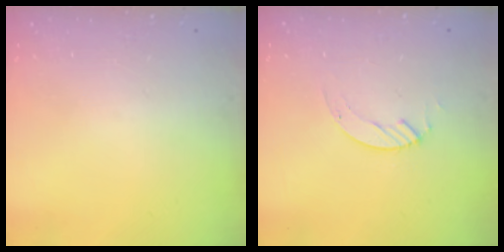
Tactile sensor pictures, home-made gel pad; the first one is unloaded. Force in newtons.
{"total": 2.1, "press": 2.1, "slide": 0.2}